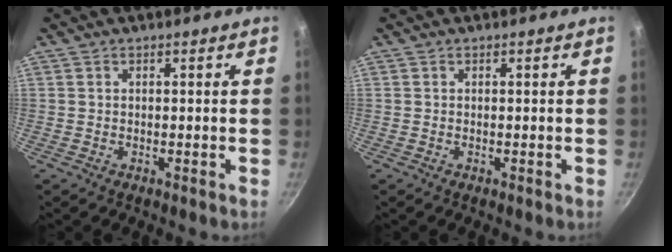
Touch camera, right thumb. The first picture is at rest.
{"total": 0.0}